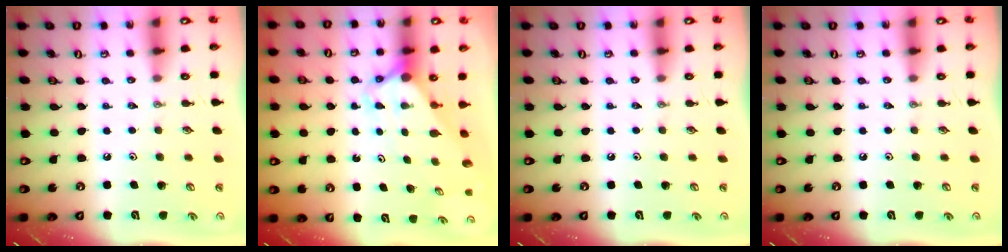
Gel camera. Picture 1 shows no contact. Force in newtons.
{"total": 3.1, "press": 3.1, "slide": 0.3}
{"total": 0.0}
{"total": 0.0}